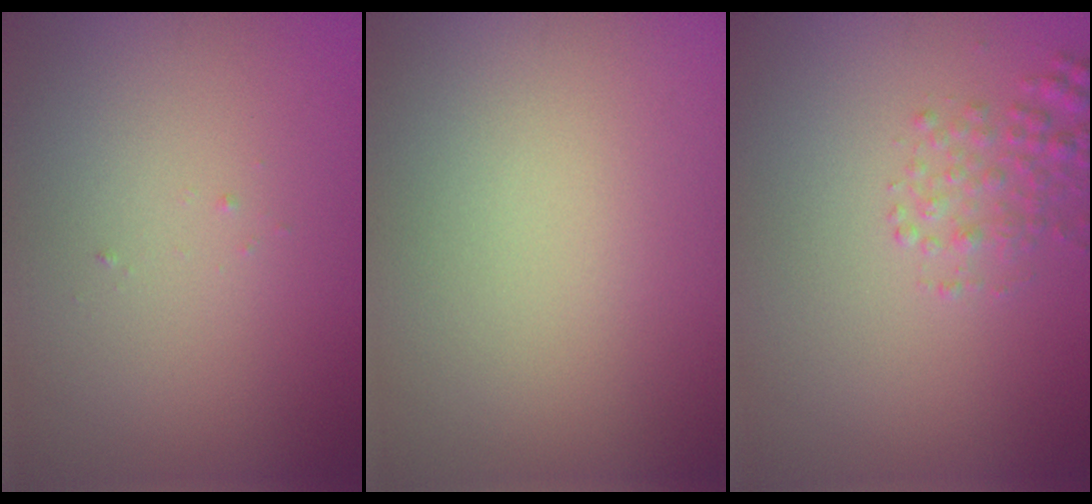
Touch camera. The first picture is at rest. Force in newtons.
{"total": 0.0}
{"total": 2.0, "press": 2.0, "slide": 0.1}